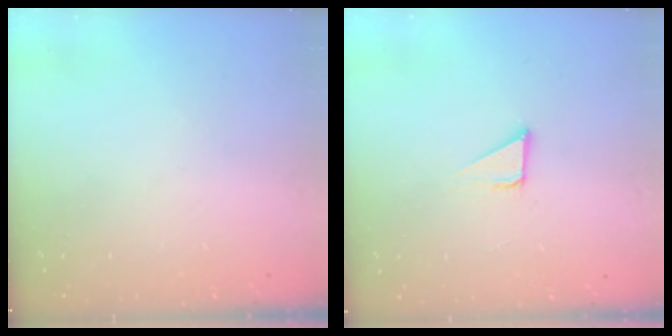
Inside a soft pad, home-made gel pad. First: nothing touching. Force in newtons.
{"total": 3.2, "press": 3.2, "slide": 0.2}